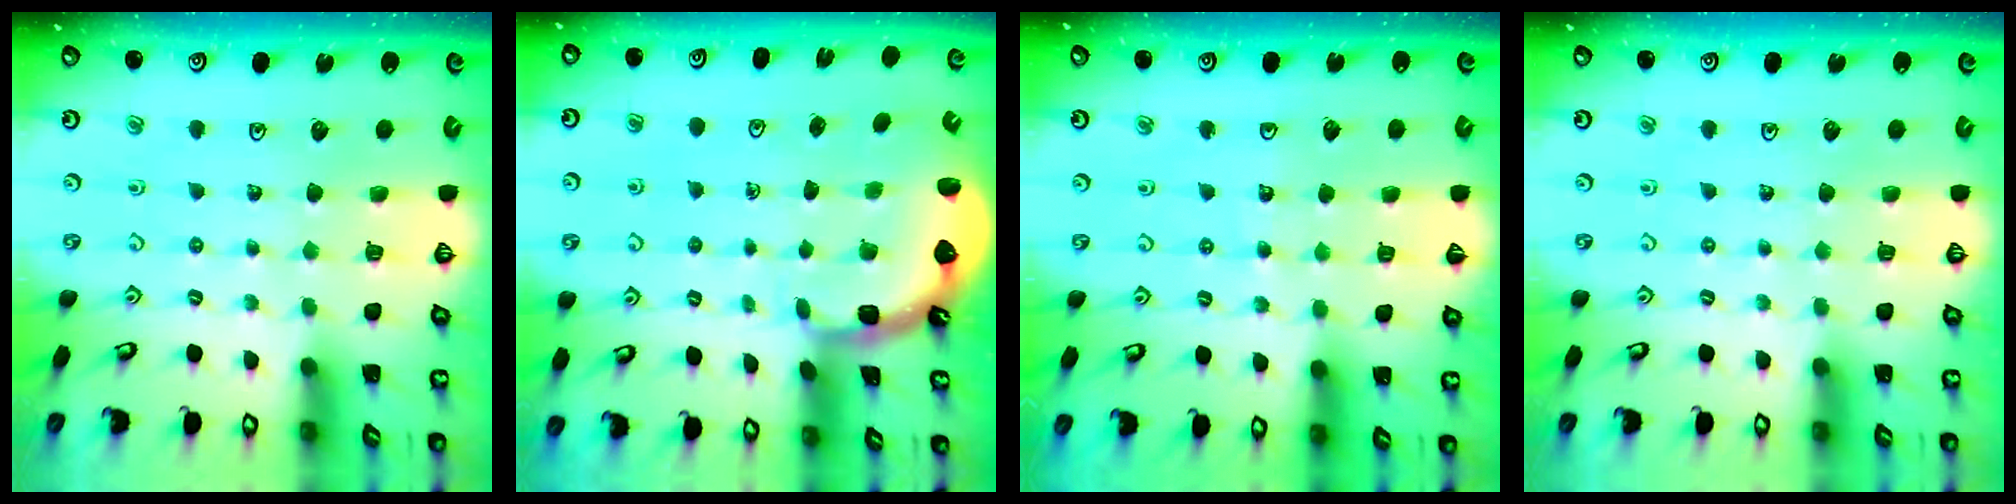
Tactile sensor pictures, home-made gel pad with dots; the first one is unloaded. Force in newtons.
{"total": 2.6, "press": 1.7, "slide": 1.9}
{"total": 4.8, "press": 4.7, "slide": 0.5}
{"total": 0.0}